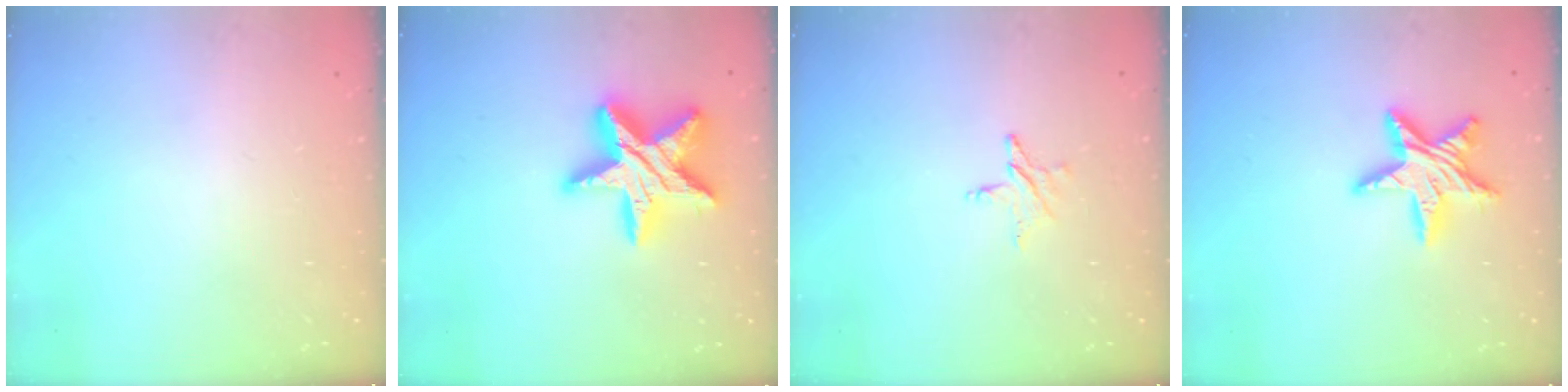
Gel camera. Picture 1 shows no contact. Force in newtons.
{"total": 19.4, "press": 19.4, "slide": 1.4}
{"total": 4.7, "press": 4.7, "slide": 0.4}
{"total": 13.2, "press": 13.2, "slide": 1.0}